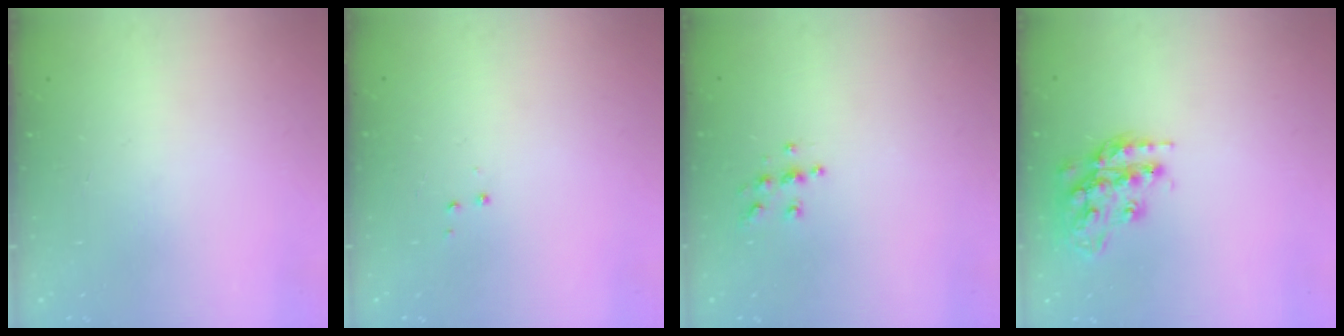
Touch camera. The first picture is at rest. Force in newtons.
{"total": 2.9, "press": 2.8, "slide": 0.4}
{"total": 5.4, "press": 5.4, "slide": 0.1}
{"total": 17.3, "press": 17.3, "slide": 1.4}